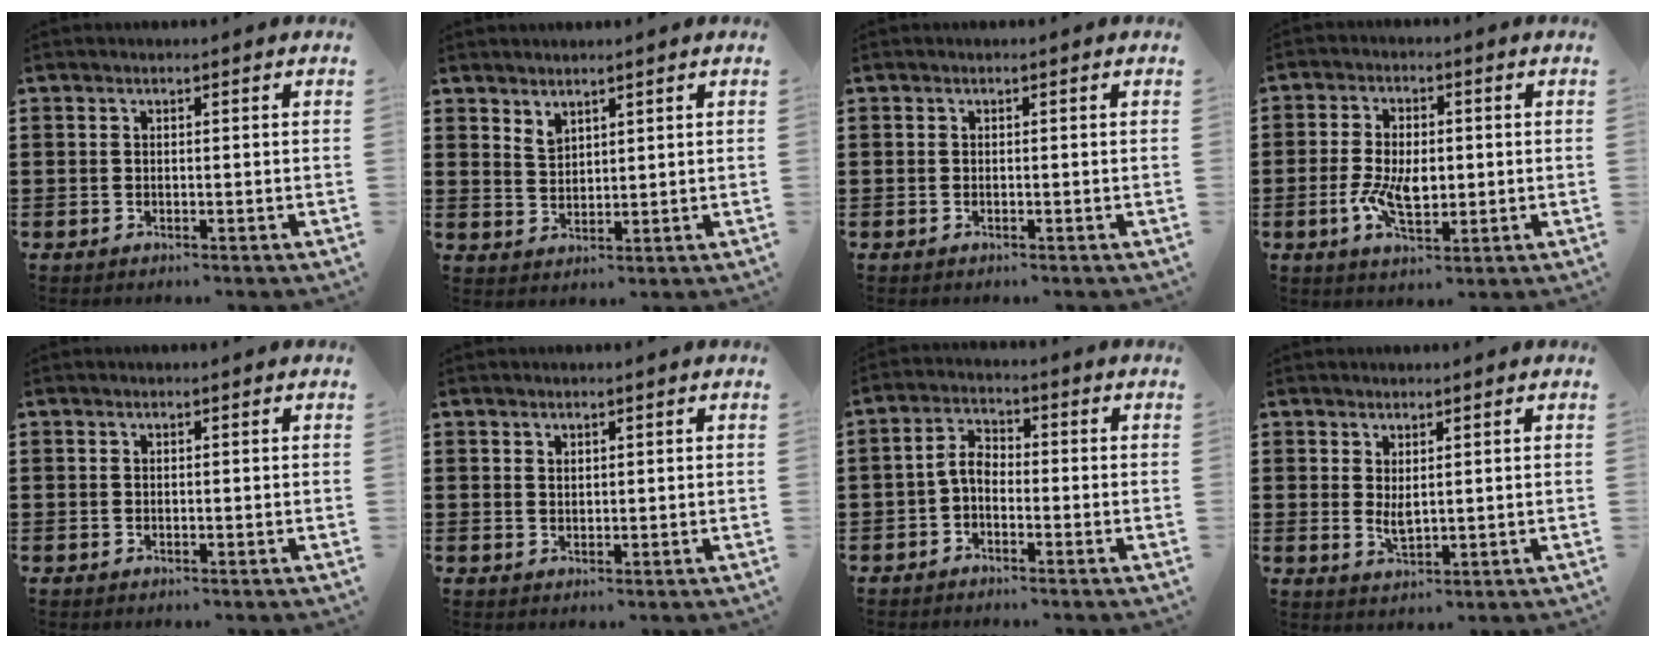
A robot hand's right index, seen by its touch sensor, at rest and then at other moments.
{"total": 2.4, "force": [2.1, 1.2, 0.4], "torque": [-0.014, 0.002, 0.040]}
{"total": 0.0}
{"total": 6.9, "force": [-0.9, 3.9, 5.7], "torque": [-0.112, -0.001, -0.018]}
{"total": 0.0}
{"total": 1.2, "force": [1.0, 0.6, 0.1], "torque": [-0.004, 0.001, 0.020]}
{"total": 3.5, "force": [-1.3, 2.0, 2.6], "torque": [-0.065, 0.007, -0.031]}
{"total": 2.6, "force": [1.1, 0.9, 2.1], "torque": [-0.041, -0.001, 0.022]}